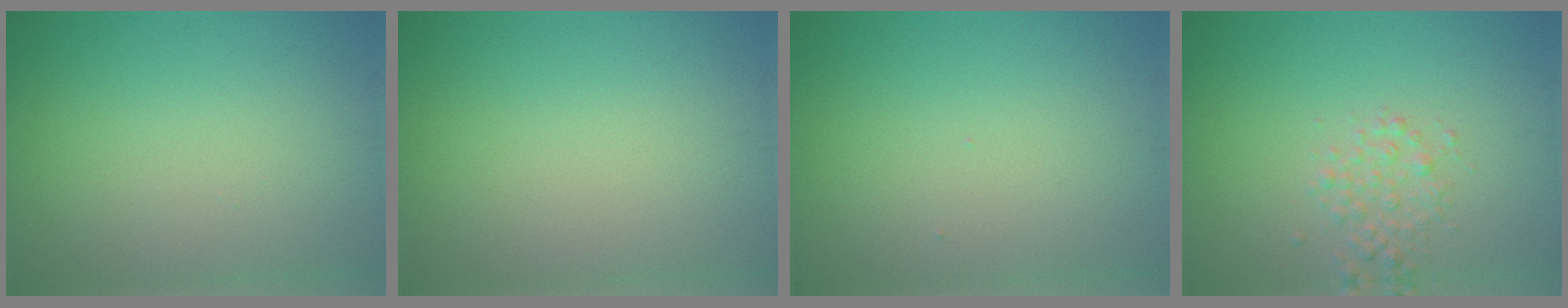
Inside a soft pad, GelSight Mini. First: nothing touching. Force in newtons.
{"total": 0.0}
{"total": 0.0}
{"total": 2.0, "press": 2.0, "slide": 0.1}